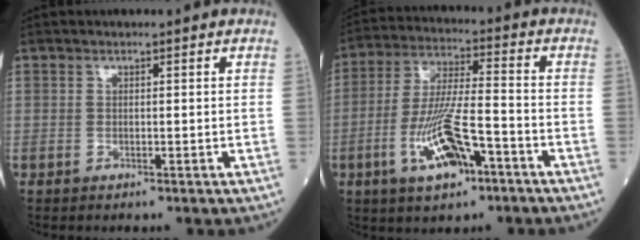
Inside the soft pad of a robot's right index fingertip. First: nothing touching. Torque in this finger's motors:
{"motor_torque": [1.12, -0.99, 0.29, 0.21]}